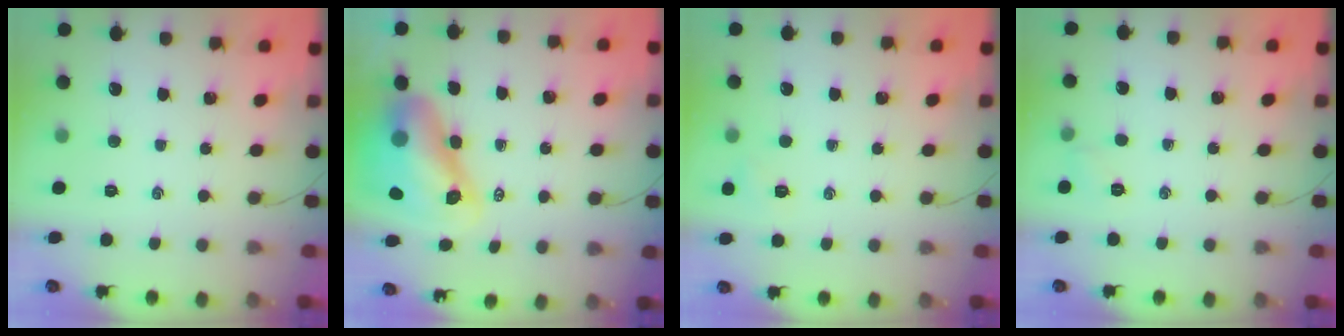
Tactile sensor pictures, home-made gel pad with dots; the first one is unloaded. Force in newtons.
{"total": 12.7, "press": 12.1, "slide": 3.9}
{"total": 3.8, "press": 3.7, "slide": 1.0}
{"total": 4.7, "press": 4.6, "slide": 1.0}